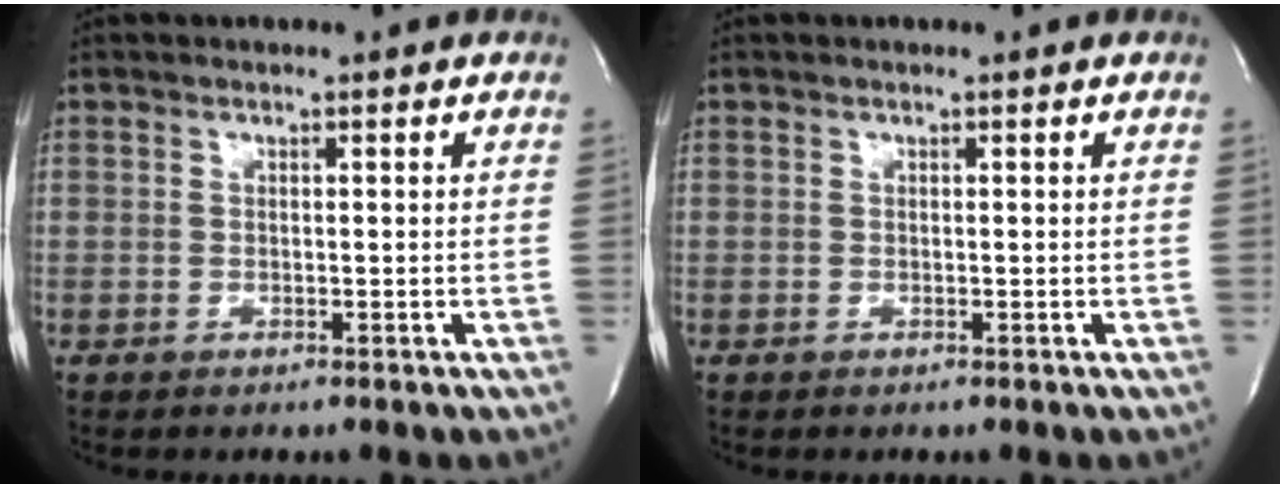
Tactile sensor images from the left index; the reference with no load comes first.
{"total": 0.0}